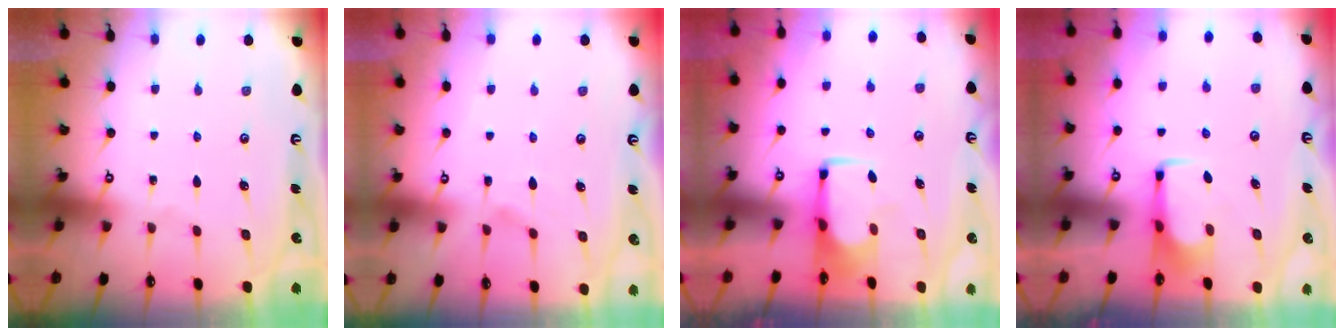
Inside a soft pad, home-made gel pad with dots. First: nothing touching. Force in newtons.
{"total": 2.9, "press": 2.6, "slide": 1.2}
{"total": 1.1, "press": 1.1, "slide": 0.1}
{"total": 1.6, "press": 1.5, "slide": 0.5}